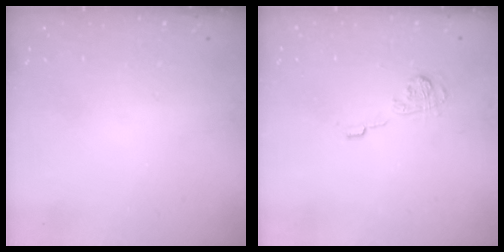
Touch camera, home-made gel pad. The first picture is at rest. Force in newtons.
{"total": 8.8, "press": 8.7, "slide": 0.9}